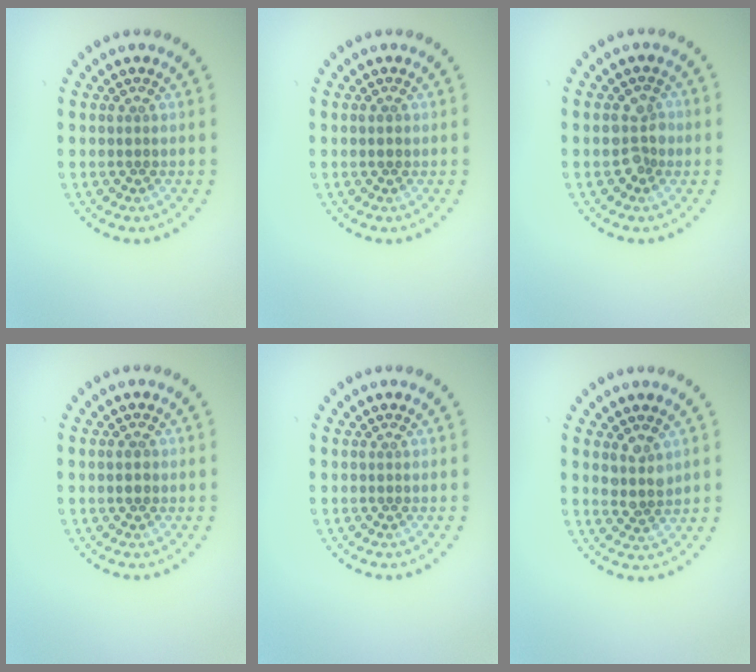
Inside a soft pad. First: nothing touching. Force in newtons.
{"total": 0.8, "press": 0.8, "slide": 0.1}
{"total": 2.4, "press": 2.4, "slide": 0.5}
{"total": 1.3, "press": 1.3, "slide": 0.0}
{"total": 0.0}
{"total": 2.3, "press": 2.0, "slide": 1.1}